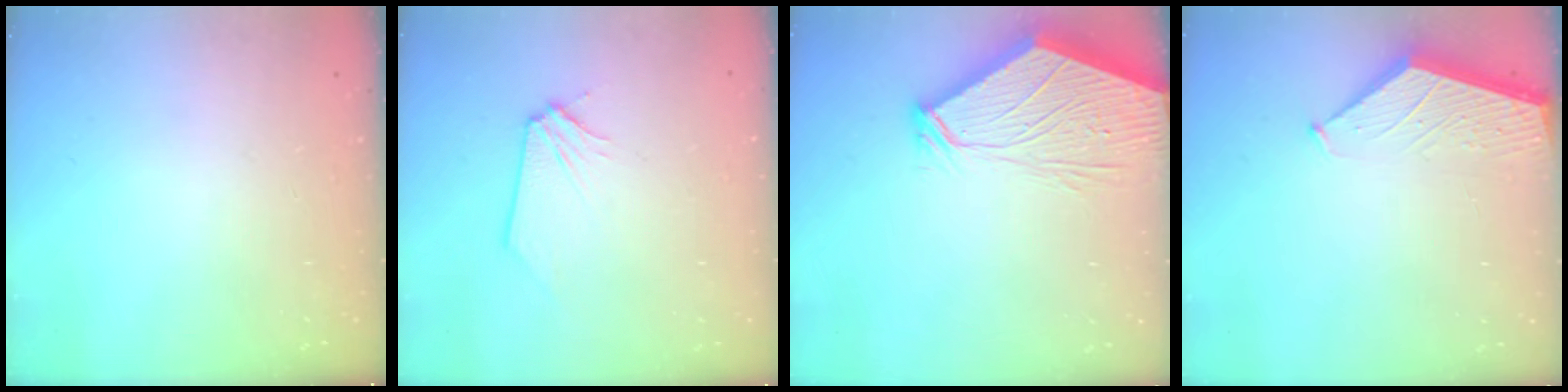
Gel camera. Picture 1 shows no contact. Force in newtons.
{"total": 0.0}
{"total": 8.7, "press": 8.6, "slide": 1.4}
{"total": 2.4, "press": 2.4, "slide": 0.3}